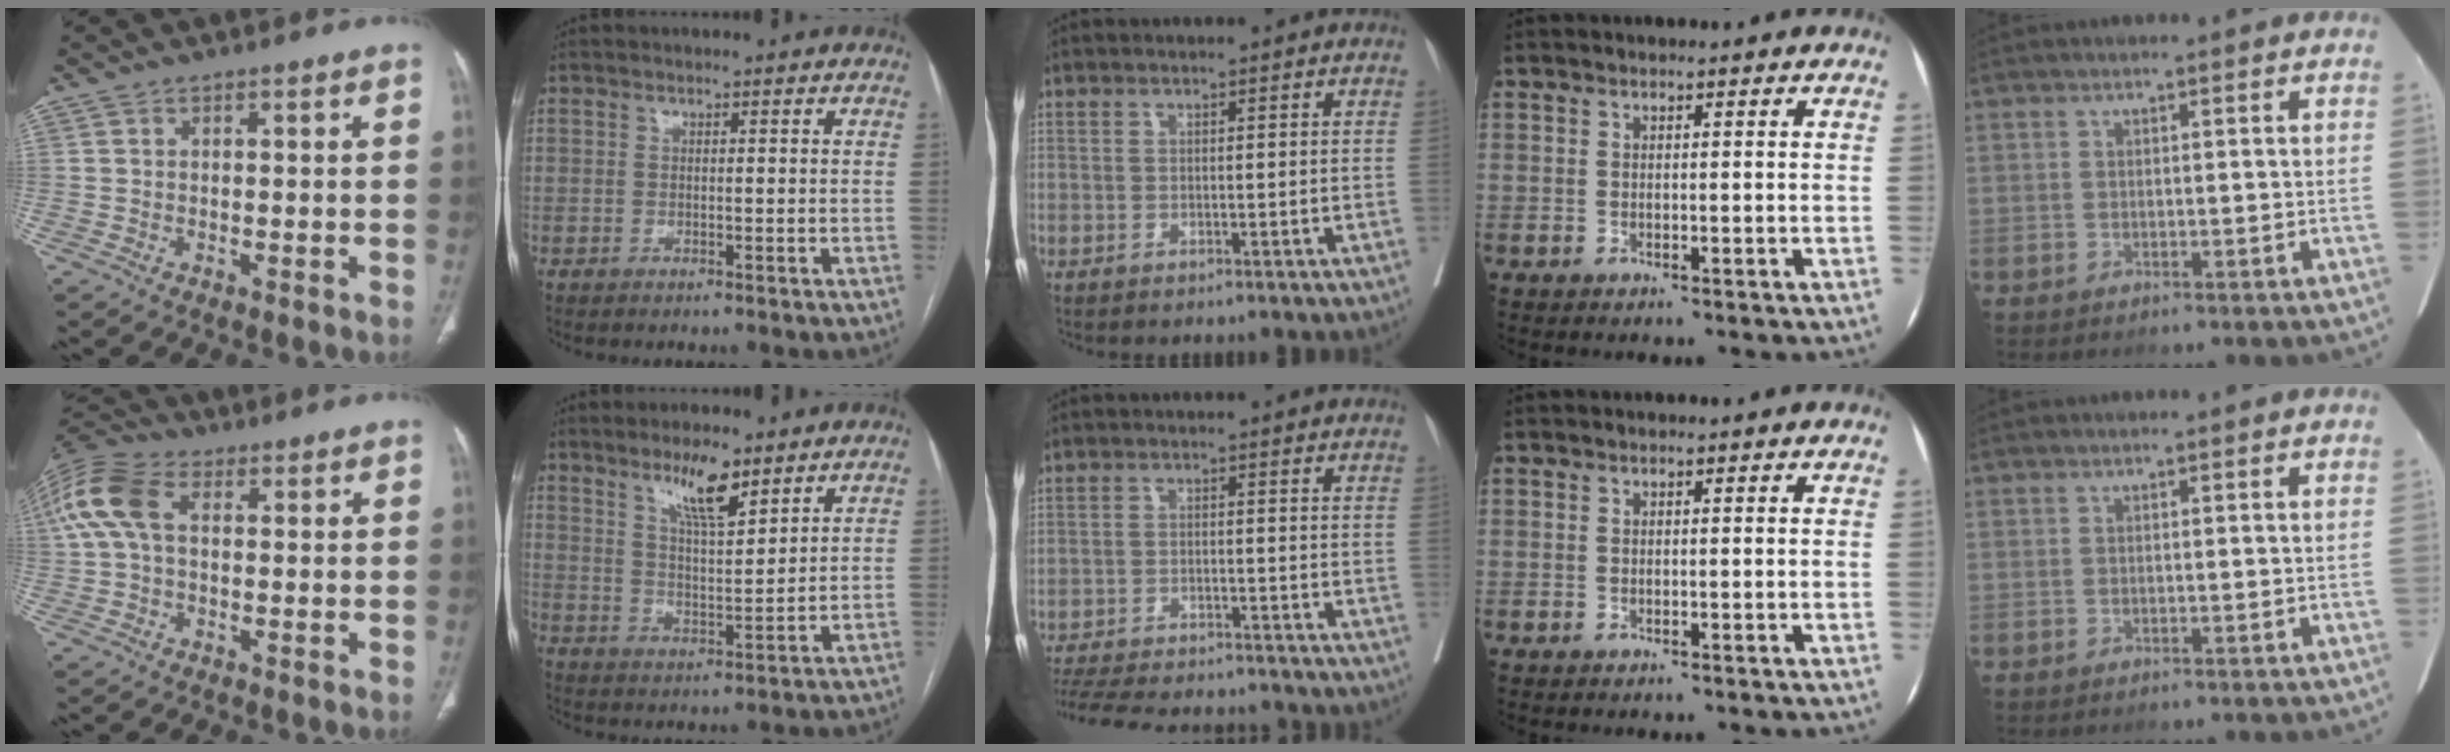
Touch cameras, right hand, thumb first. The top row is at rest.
{"thumb": {"total": 11.7, "force": [2.2, 7.4, 8.8], "torque": [-0.207, 0.036, 0.038]}, "index": {"total": 7.7, "force": [5.4, 1.4, 5.3], "torque": [-0.099, -0.004, 0.098]}, "middle": {"total": 16.1, "force": [-14.6, 3.2, 5.9], "torque": [-0.140, -0.018, -0.209]}}